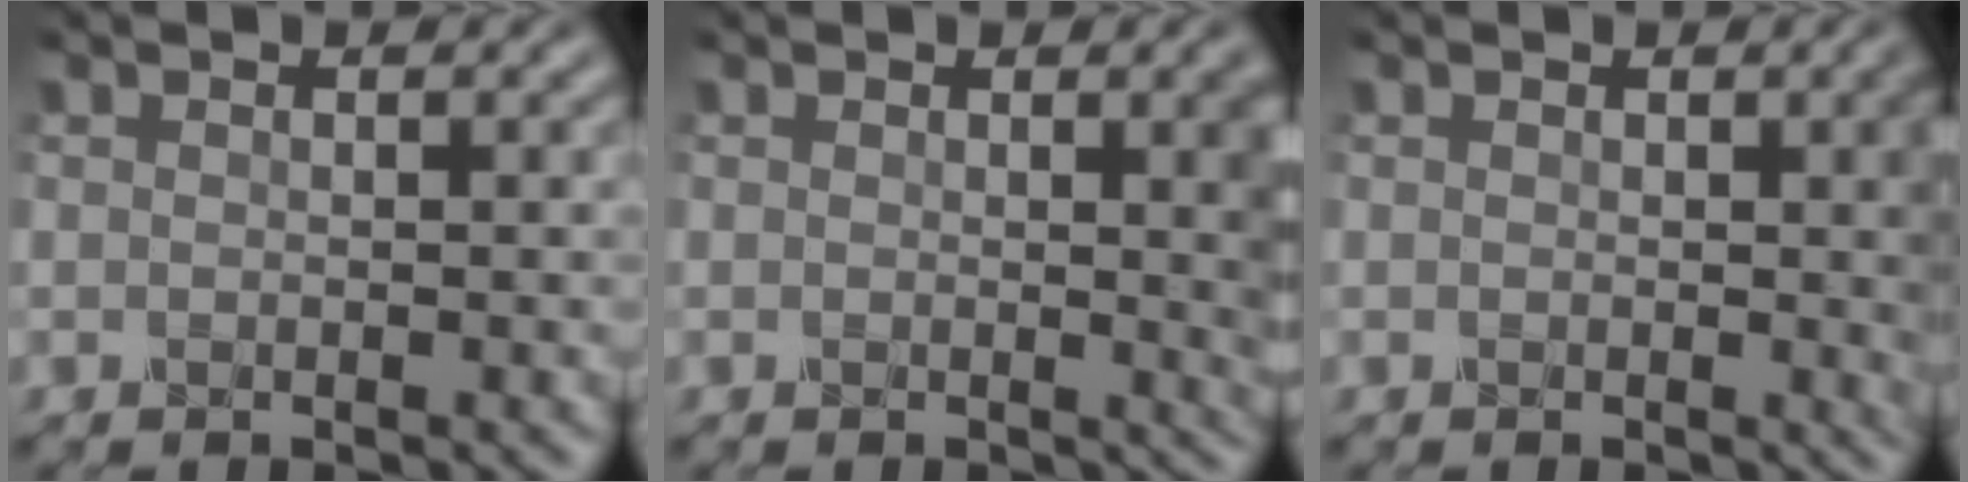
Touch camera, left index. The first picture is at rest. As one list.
[{"total": 4.1, "force": [0.5, 1.2, 3.9], "torque": [-0.029, 0.002, 0.006]}, {"total": 3.5, "force": [0.4, 0.9, 3.4], "torque": [-0.026, 0.004, 0.004]}]